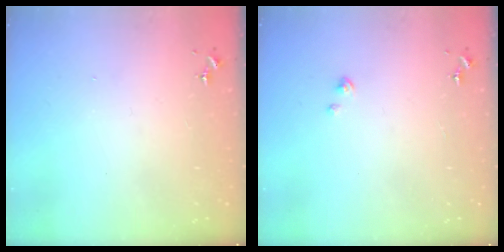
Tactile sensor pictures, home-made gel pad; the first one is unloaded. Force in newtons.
{"total": 1.6, "press": 1.6, "slide": 0.2}